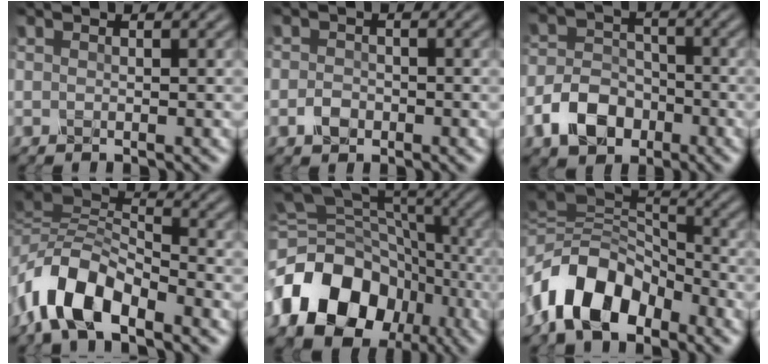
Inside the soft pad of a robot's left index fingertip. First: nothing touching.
{"total": 1.6, "force": [-0.7, 1.2, 0.8], "torque": [-0.014, 0.001, -0.017]}
{"total": 5.2, "force": [-2.7, 3.7, 2.6], "torque": [-0.048, -0.001, -0.056]}
{"total": 7.5, "force": [-3.9, 3.5, 5.3], "torque": [-0.099, 0.006, -0.088]}
{"total": 13.7, "force": [-5.8, 9.9, 7.4], "torque": [-0.144, 0.011, -0.115]}
{"total": 9.2, "force": [-4.5, 5.6, 5.8], "torque": [-0.097, 0.013, -0.097]}